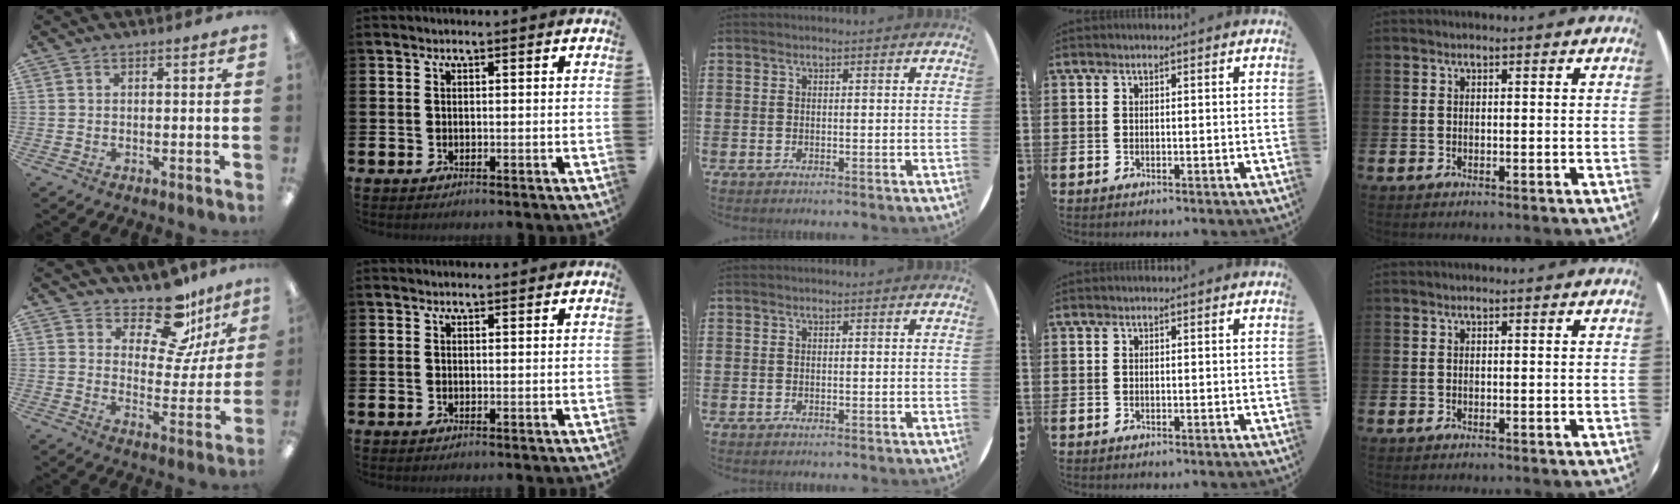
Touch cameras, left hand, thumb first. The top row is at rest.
{"thumb": {"total": 15.2, "force": [11.8, 6.3, 7.3], "torque": [-0.116, -0.080, 0.206]}, "index": {"total": 0.7, "force": [0.7, 0.2, 0.1], "torque": [0.010, -0.003, 0.011]}}